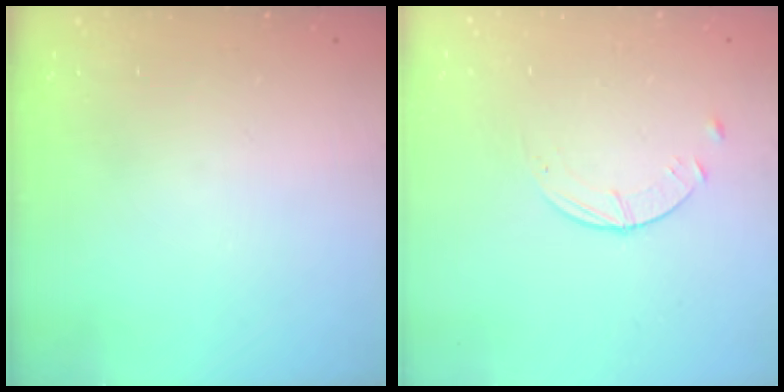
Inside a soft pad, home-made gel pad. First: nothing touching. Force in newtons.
{"total": 2.6, "press": 2.5, "slide": 0.3}